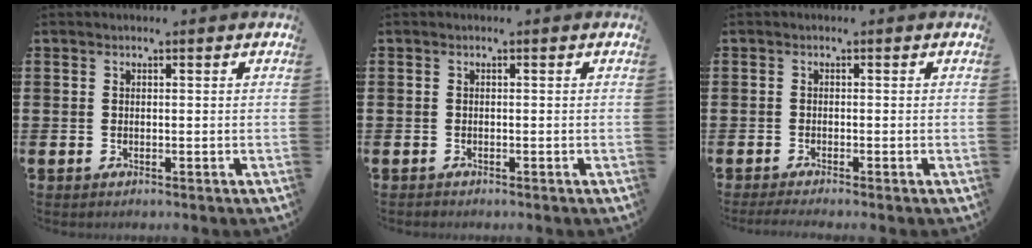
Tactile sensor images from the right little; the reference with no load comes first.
{"total": 0.0}
{"total": 0.9, "force": [-0.6, 0.0, 0.6], "torque": [-0.009, -0.002, -0.013]}